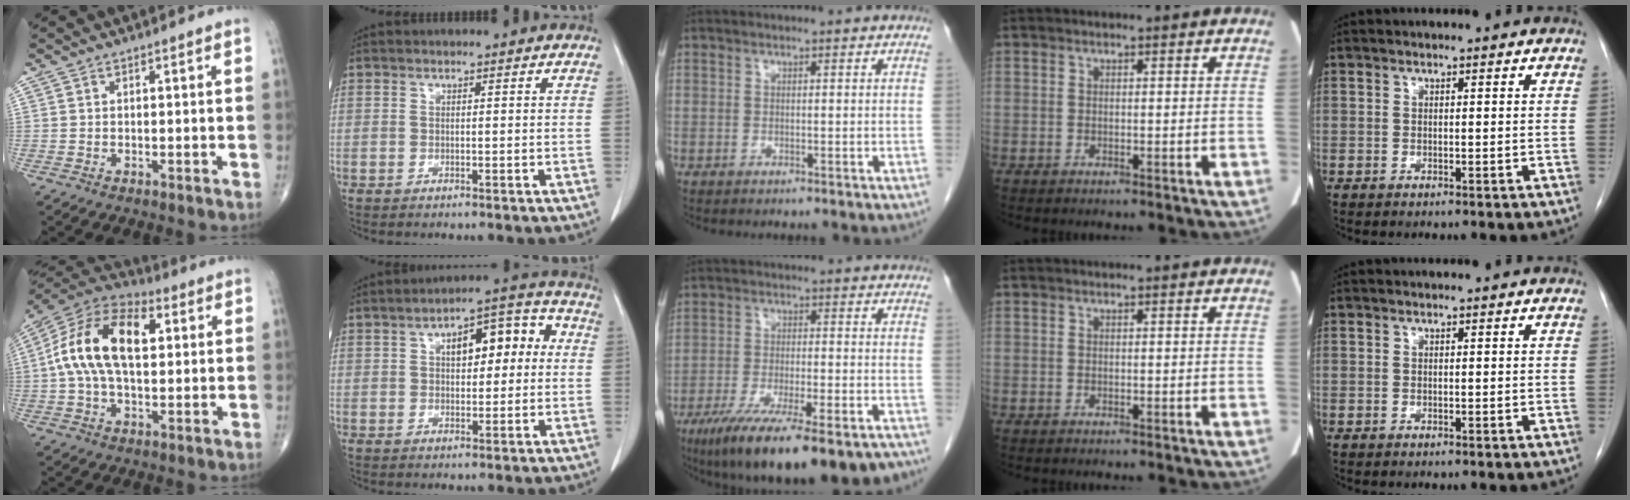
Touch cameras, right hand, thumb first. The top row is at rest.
{"thumb": {"total": 18.3, "force": [3.0, 10.1, 14.9], "torque": [-0.275, 0.027, 0.042]}, "index": {"total": 9.5, "force": [1.8, 4.1, 8.3], "torque": [-0.111, 0.044, 0.025]}, "middle": {"total": 21.5, "force": [-16.2, 4.3, 13.4], "torque": [-0.177, -0.026, -0.236]}}